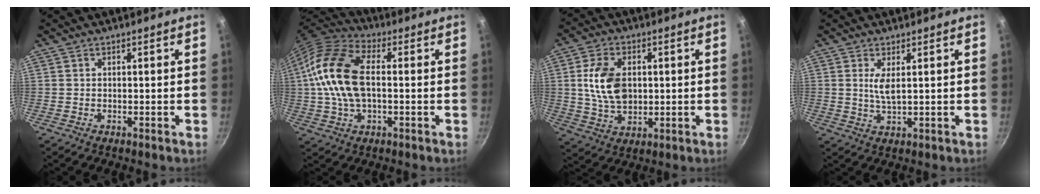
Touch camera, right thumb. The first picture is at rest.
{"total": 16.0, "force": [0.7, 9.0, 13.2], "torque": [-0.250, 0.027, -0.005]}
{"total": 11.1, "force": [1.4, 7.3, 8.2], "torque": [-0.138, -0.004, 0.027]}
{"total": 3.5, "force": [1.0, 1.0, 3.2], "torque": [-0.064, -0.011, 0.022]}